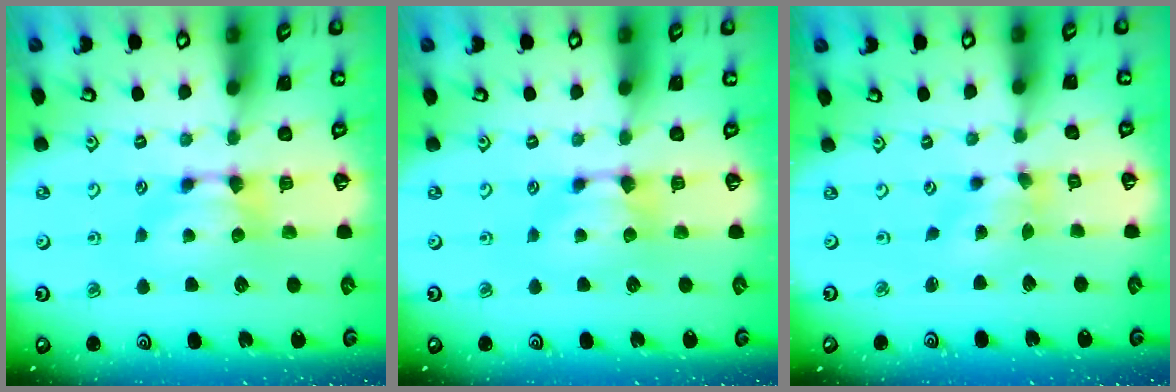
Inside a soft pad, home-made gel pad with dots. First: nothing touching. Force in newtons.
{"total": 0.0}
{"total": 1.9, "press": 1.4, "slide": 1.3}